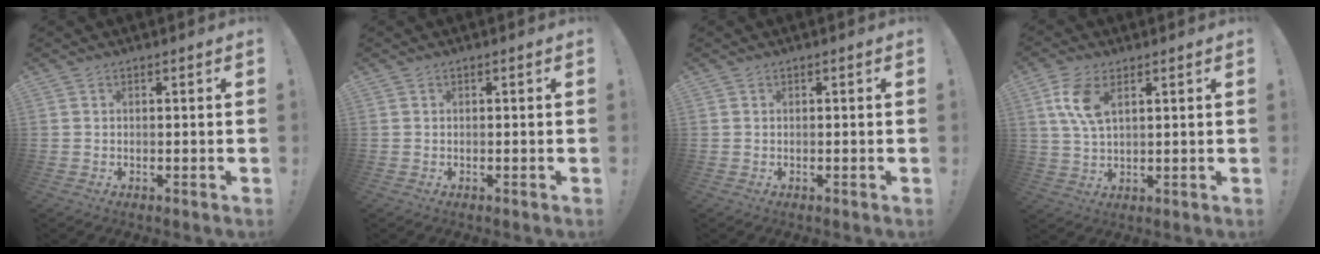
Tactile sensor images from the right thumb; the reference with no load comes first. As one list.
[{"total": 0.0}, {"total": 0.0}, {"total": 8.6, "force": [3.7, 4.1, 6.5], "torque": [-0.130, -0.008, 0.067]}]